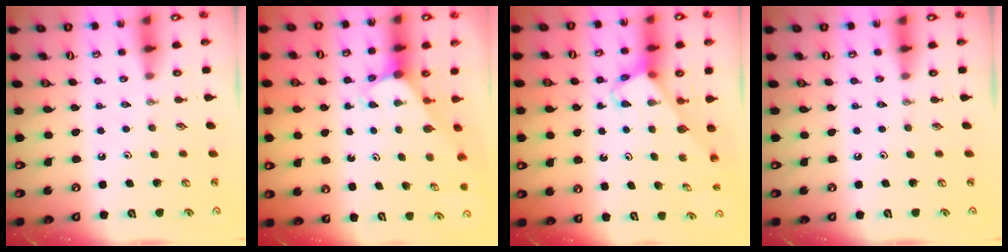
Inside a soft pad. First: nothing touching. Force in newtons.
{"total": 3.0, "press": 3.0, "slide": 0.1}
{"total": 3.9, "press": 3.9, "slide": 0.2}
{"total": 0.0}